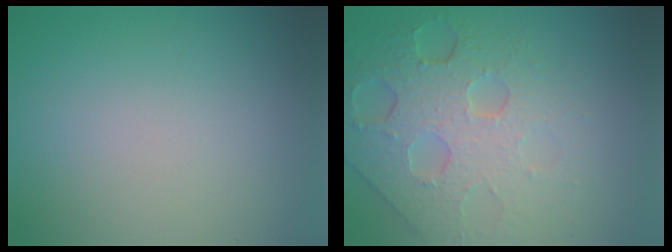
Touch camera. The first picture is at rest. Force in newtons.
{"total": 8.2, "press": 5.6, "slide": 6.0}